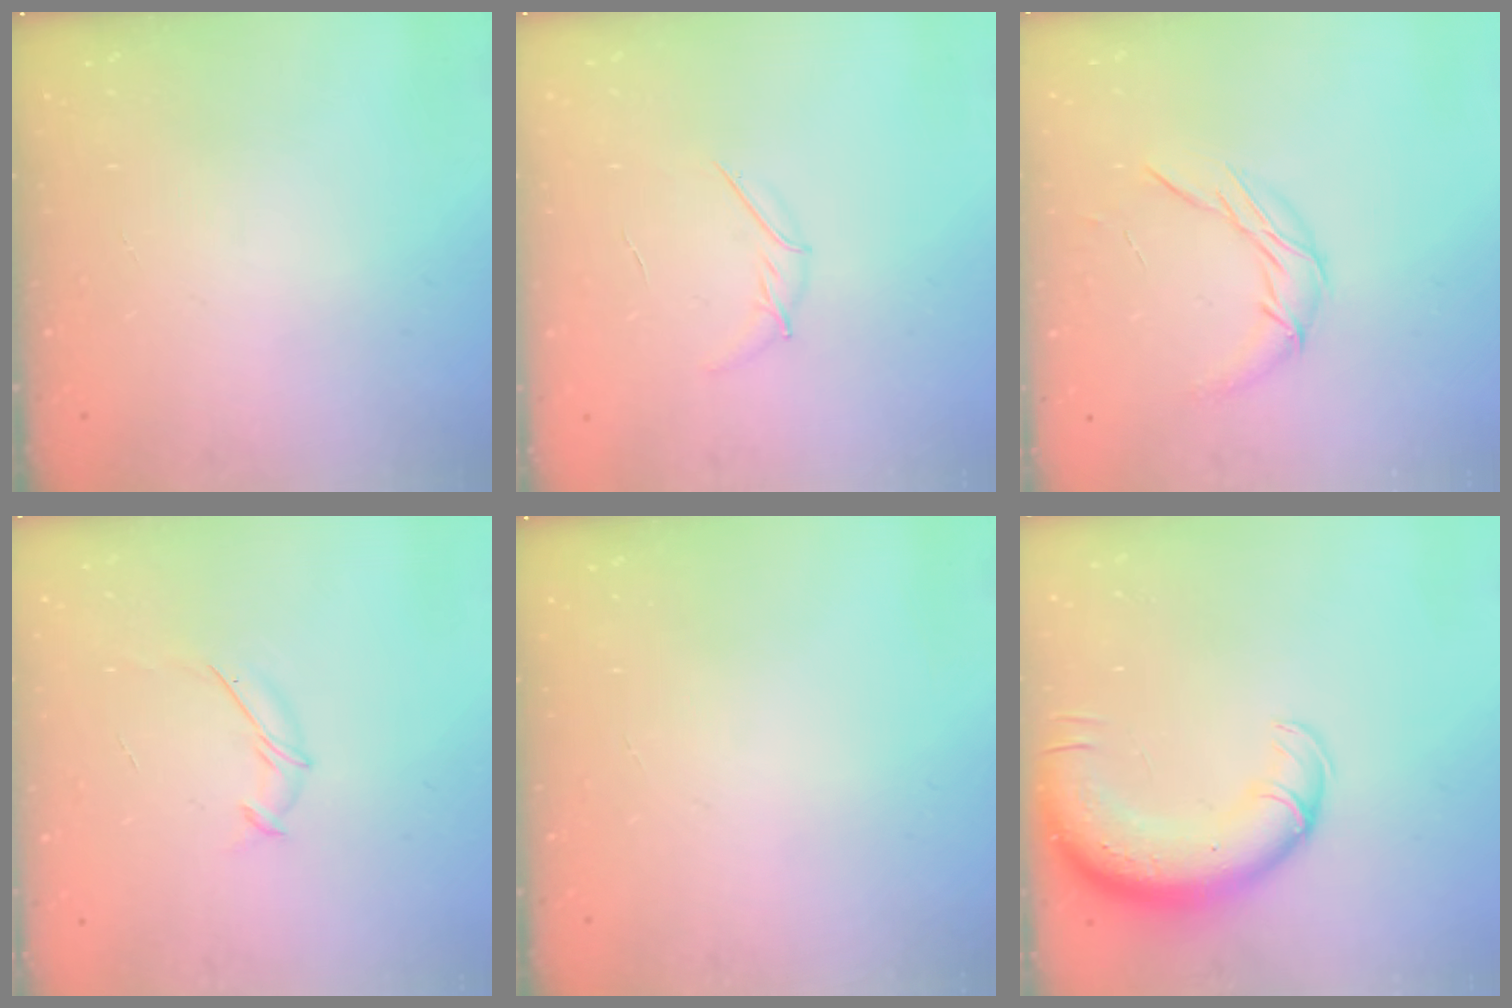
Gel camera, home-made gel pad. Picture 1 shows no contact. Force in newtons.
{"total": 4.1, "press": 4.0, "slide": 1.0}
{"total": 7.9, "press": 7.9, "slide": 0.2}
{"total": 5.3, "press": 5.1, "slide": 1.0}
{"total": 0.0}
{"total": 14.4, "press": 14.0, "slide": 3.4}